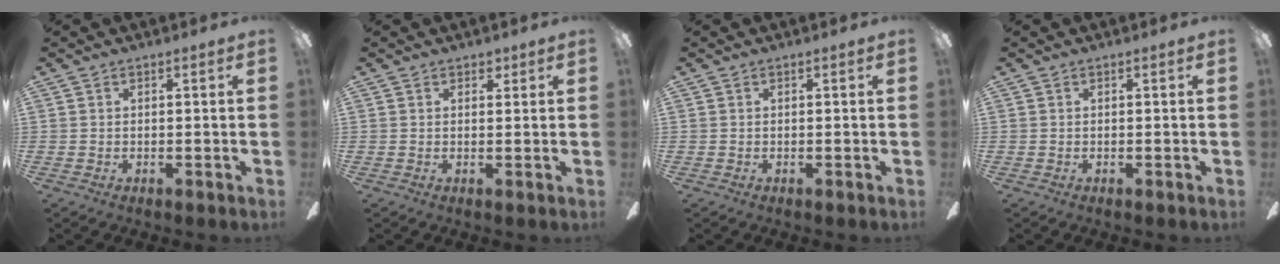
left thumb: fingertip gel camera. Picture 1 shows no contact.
{"total": 2.3, "force": [1.7, 1.4, 0.8], "torque": [-0.001, -0.003, 0.028]}
{"total": 0.0}
{"total": 0.0}